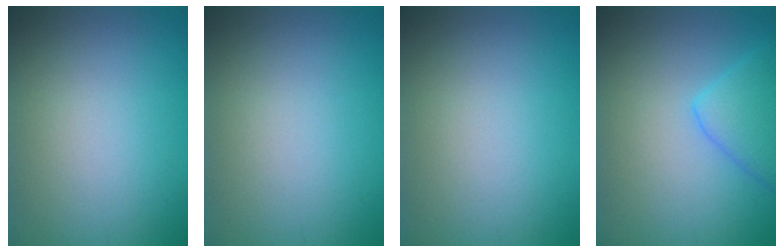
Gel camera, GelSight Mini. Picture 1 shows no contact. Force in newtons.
{"total": 0.0}
{"total": 0.0}
{"total": 3.8, "press": 3.8, "slide": 0.3}